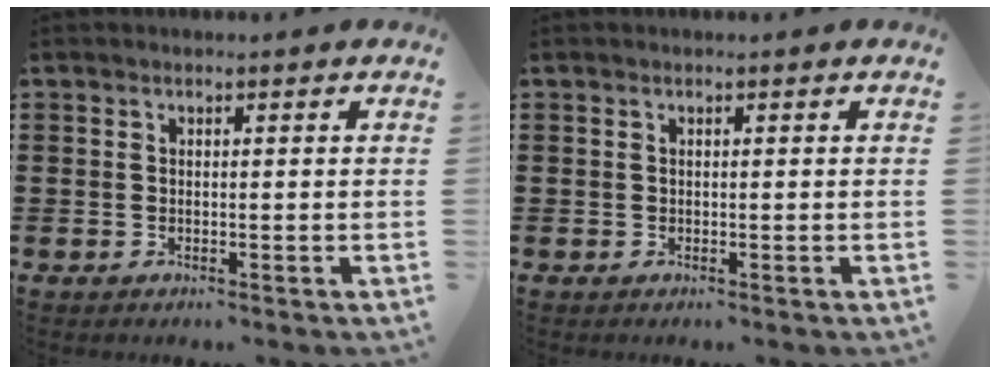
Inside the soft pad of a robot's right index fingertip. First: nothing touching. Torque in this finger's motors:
{"motor_torque": [0.00, 2.14, 0.00, -0.01]}